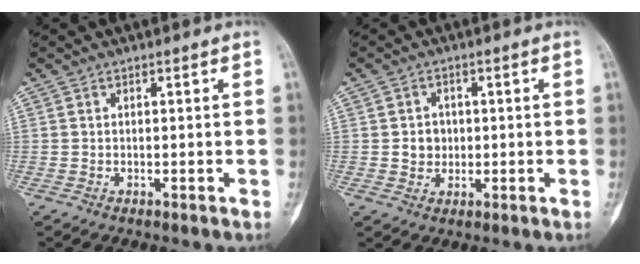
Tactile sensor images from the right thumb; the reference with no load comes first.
{"total": 3.6, "force": [0.0, 3.3, 1.5], "torque": [-0.002, 0.006, 0.001]}